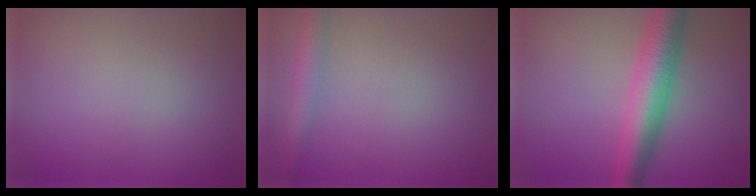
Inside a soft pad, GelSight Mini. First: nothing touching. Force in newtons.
{"total": 3.4, "press": 3.4, "slide": 0.0}
{"total": 6.3, "press": 6.3, "slide": 0.1}